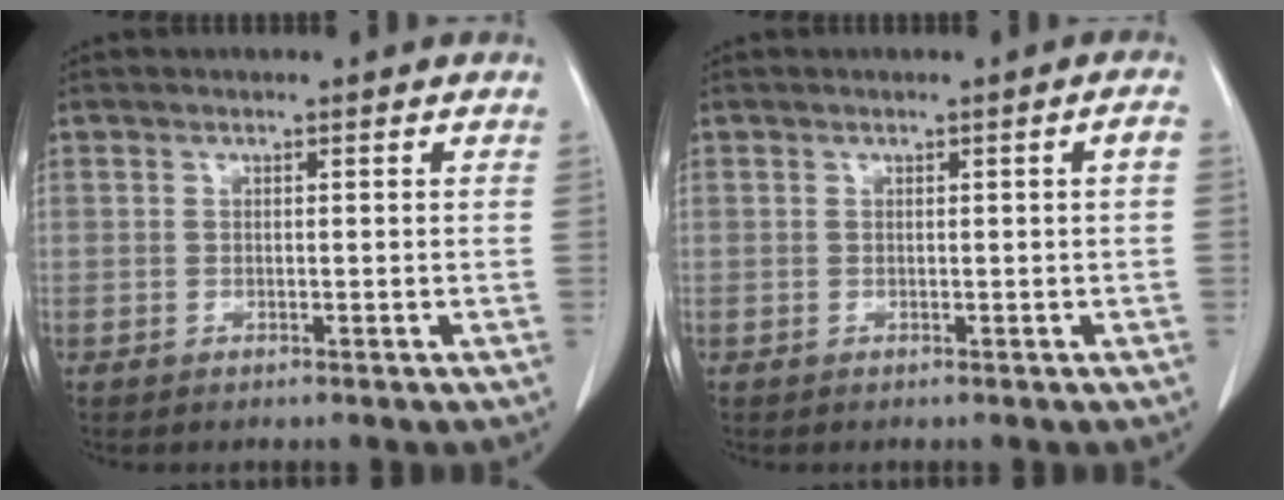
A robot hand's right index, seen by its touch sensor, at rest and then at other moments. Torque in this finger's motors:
{"motor_torque": [0.16, -0.13, 0.01, 0.00]}